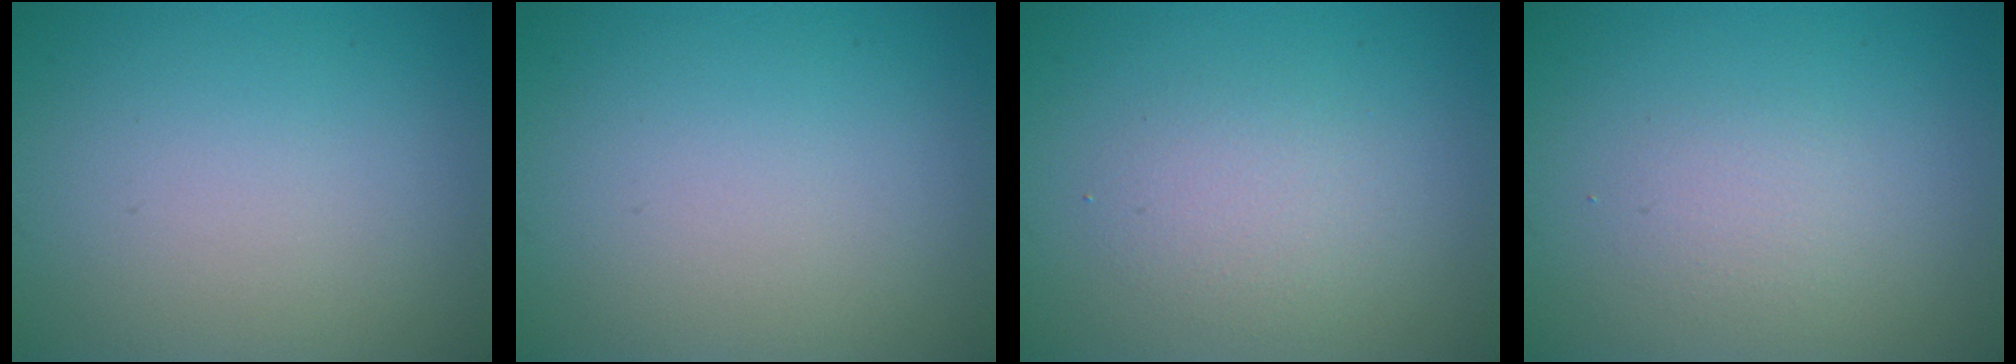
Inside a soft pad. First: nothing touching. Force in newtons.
{"total": 0.0}
{"total": 2.2, "press": 2.2, "slide": 0.2}
{"total": 1.4, "press": 1.4, "slide": 0.1}